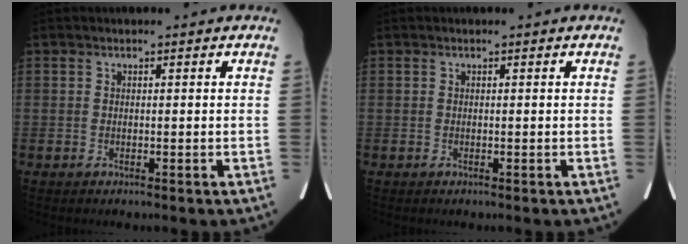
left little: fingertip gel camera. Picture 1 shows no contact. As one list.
[{"total": 0.0}]